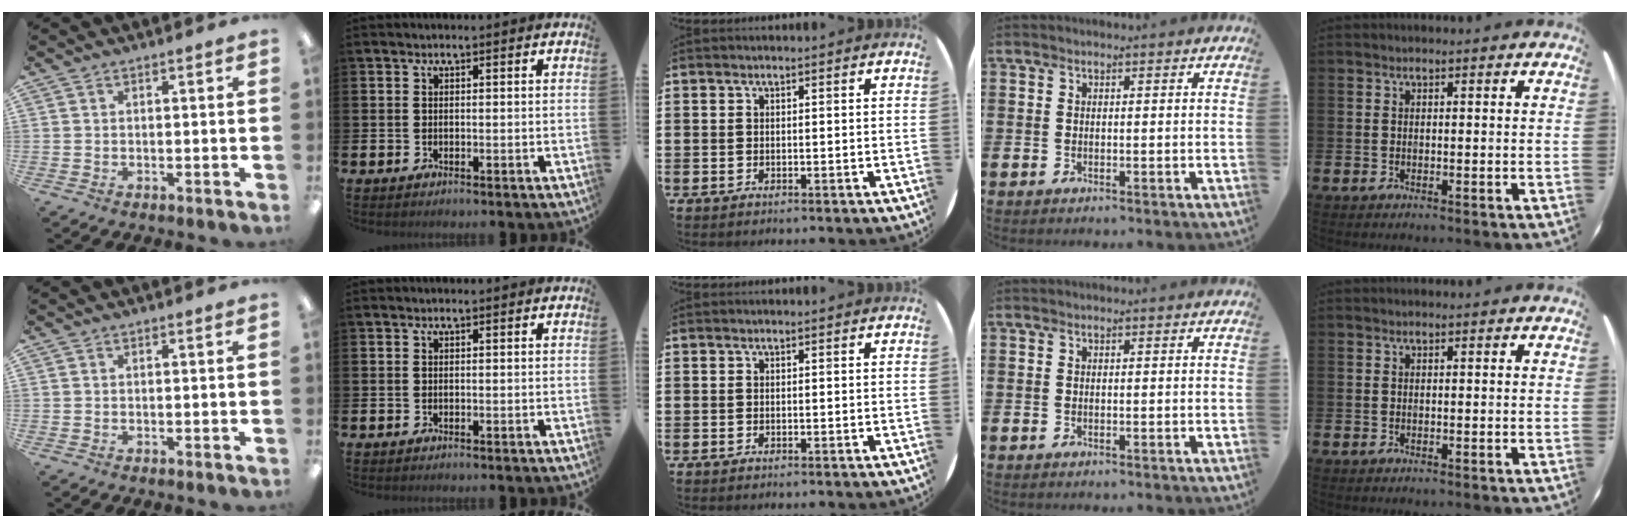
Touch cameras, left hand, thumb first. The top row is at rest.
{}